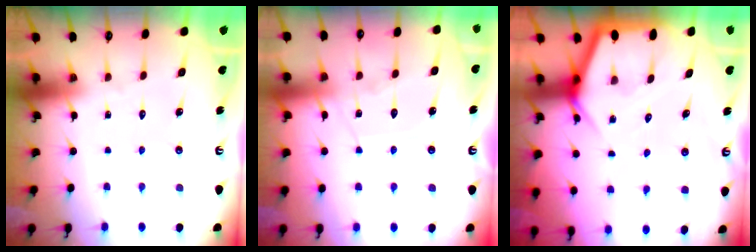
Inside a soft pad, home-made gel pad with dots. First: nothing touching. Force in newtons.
{"total": 8.2, "press": 8.1, "slide": 0.9}
{"total": 5.0, "press": 5.0, "slide": 0.3}